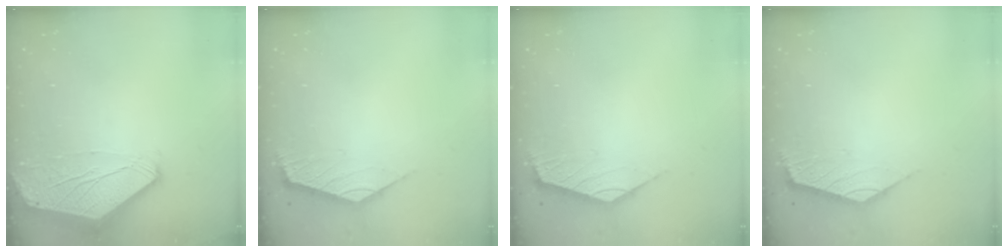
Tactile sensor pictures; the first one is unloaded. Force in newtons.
{"total": 2.6, "press": 2.5, "slide": 0.6}
{"total": 2.5, "press": 2.5, "slide": 0.6}
{"total": 2.6, "press": 2.5, "slide": 0.7}